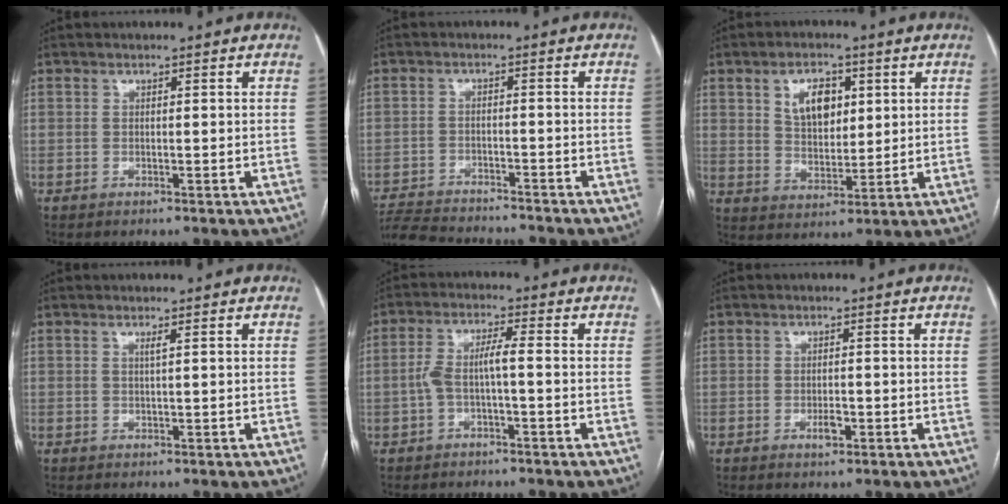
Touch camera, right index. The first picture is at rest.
{"total": 12.8, "force": [-12.0, 1.8, 4.0], "torque": [-0.075, 0.002, -0.183]}
{"total": 7.4, "force": [2.8, 4.4, 5.2], "torque": [-0.093, 0.010, 0.058]}
{"total": 0.5, "force": [0.2, -0.1, 0.5], "torque": [-0.013, 0.000, 0.004]}
{"total": 4.9, "force": [-1.1, 0.8, 4.7], "torque": [-0.099, 0.024, -0.020]}
{"total": 1.9, "force": [-1.0, 0.8, 1.5], "torque": [-0.025, 0.002, -0.014]}